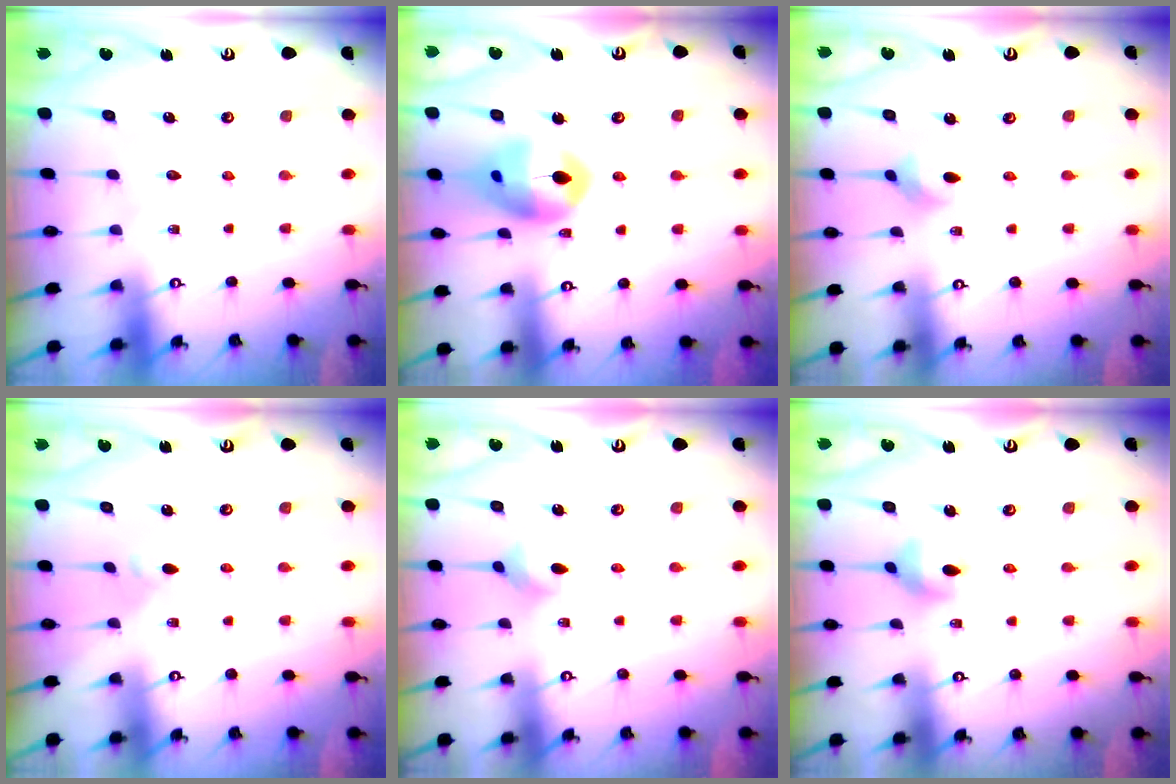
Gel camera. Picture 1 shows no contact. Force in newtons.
{"total": 14.0, "press": 13.9, "slide": 1.5}
{"total": 2.7, "press": 2.7, "slide": 0.5}
{"total": 2.5, "press": 2.4, "slide": 0.6}
{"total": 4.0, "press": 4.0, "slide": 0.8}
{"total": 6.0, "press": 5.7, "slide": 2.1}